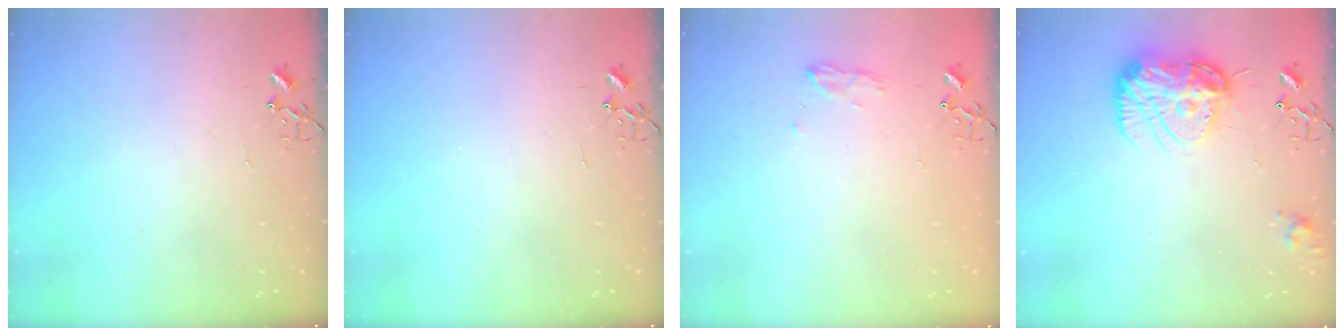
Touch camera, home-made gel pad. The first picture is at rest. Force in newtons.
{"total": 0.0}
{"total": 8.0, "press": 8.0, "slide": 0.8}
{"total": 15.6, "press": 15.6, "slide": 1.5}